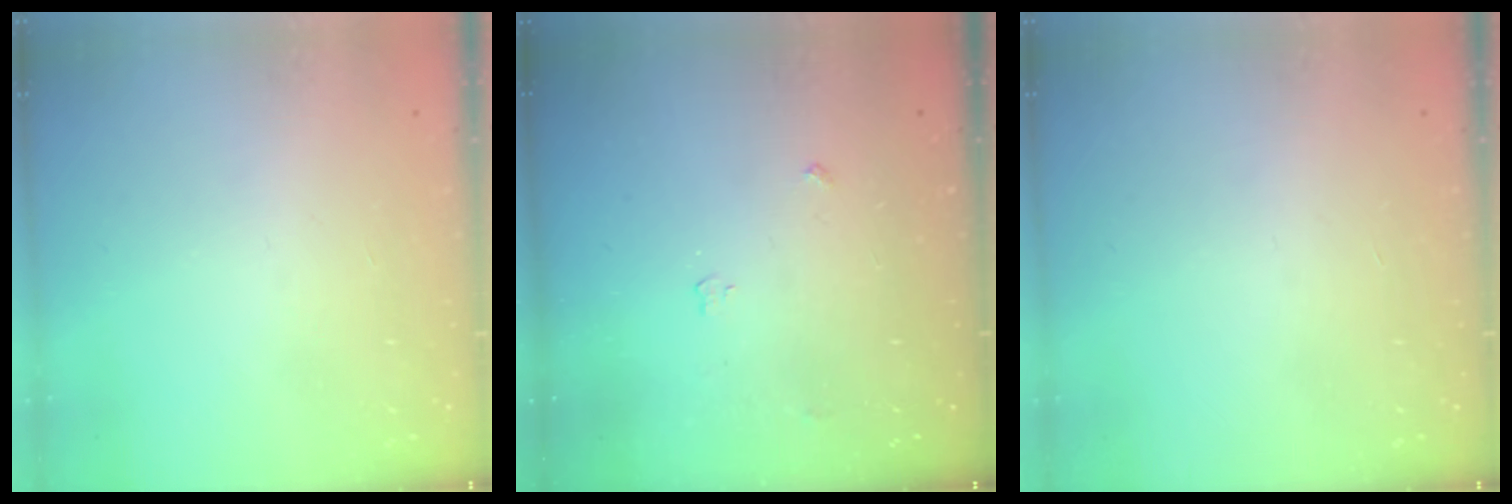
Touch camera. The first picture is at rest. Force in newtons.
{"total": 3.0, "press": 2.9, "slide": 0.5}
{"total": 0.0}